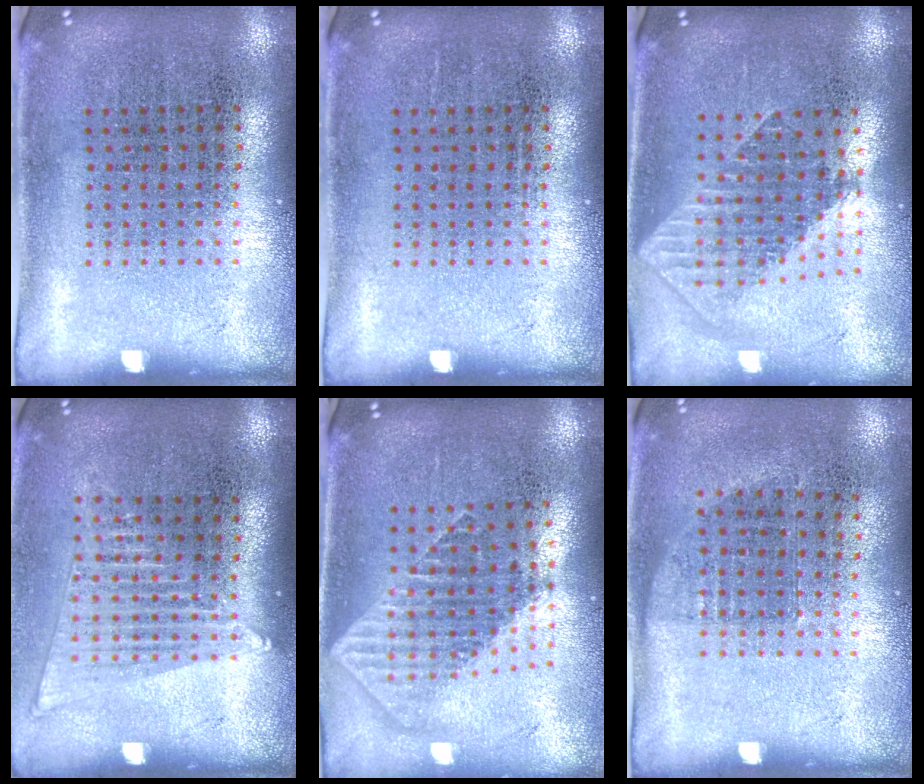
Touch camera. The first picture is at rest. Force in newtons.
{"total": 0.0}
{"total": 1.8, "press": 1.4, "slide": 1.1}
{"total": 1.5, "press": 1.4, "slide": 0.7}
{"total": 1.8, "press": 1.5, "slide": 1.1}
{"total": 0.7, "press": 0.6, "slide": 0.3}